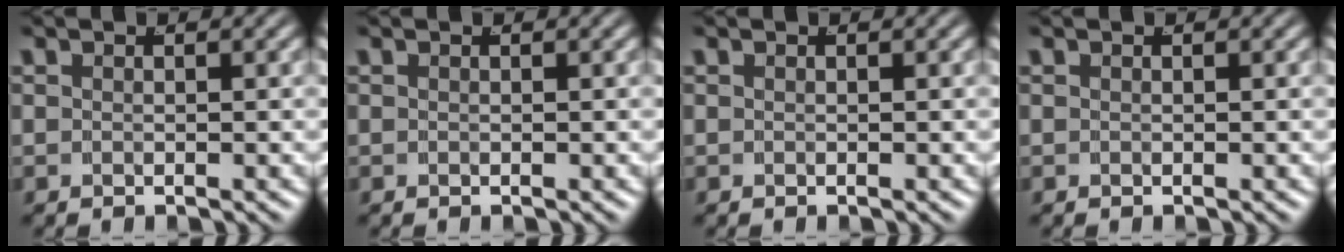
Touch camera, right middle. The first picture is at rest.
{"total": 0.0}
{"total": 0.0}
{"total": 0.0}